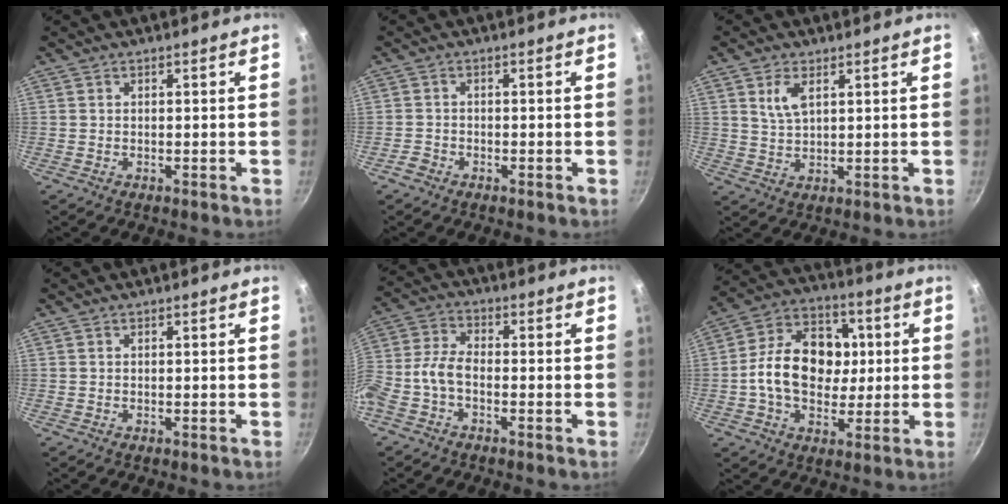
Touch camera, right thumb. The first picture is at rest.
{"total": 1.8, "force": [-1.4, 1.0, 0.5], "torque": [-0.013, 0.012, -0.028]}
{"total": 2.9, "force": [1.4, 1.9, 1.8], "torque": [-0.028, -0.005, 0.026]}
{"total": 0.0}
{"total": 6.5, "force": [-2.8, 3.3, 4.9], "torque": [-0.119, 0.033, -0.070]}
{"total": 16.8, "force": [0.5, 12.4, 11.4], "torque": [-0.153, 0.021, -0.008]}